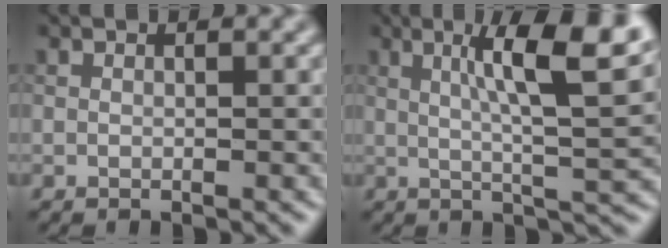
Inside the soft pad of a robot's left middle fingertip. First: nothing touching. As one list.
[{"total": 9.2, "force": [3.0, 1.9, 8.5], "torque": [-0.119, 0.012, 0.043]}]